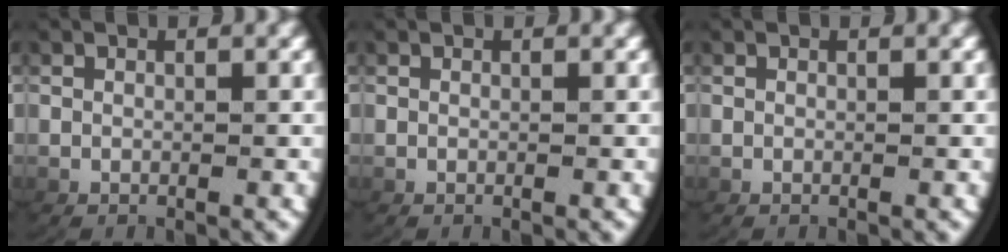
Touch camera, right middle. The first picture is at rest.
{"total": 0.0}
{"total": 0.0}